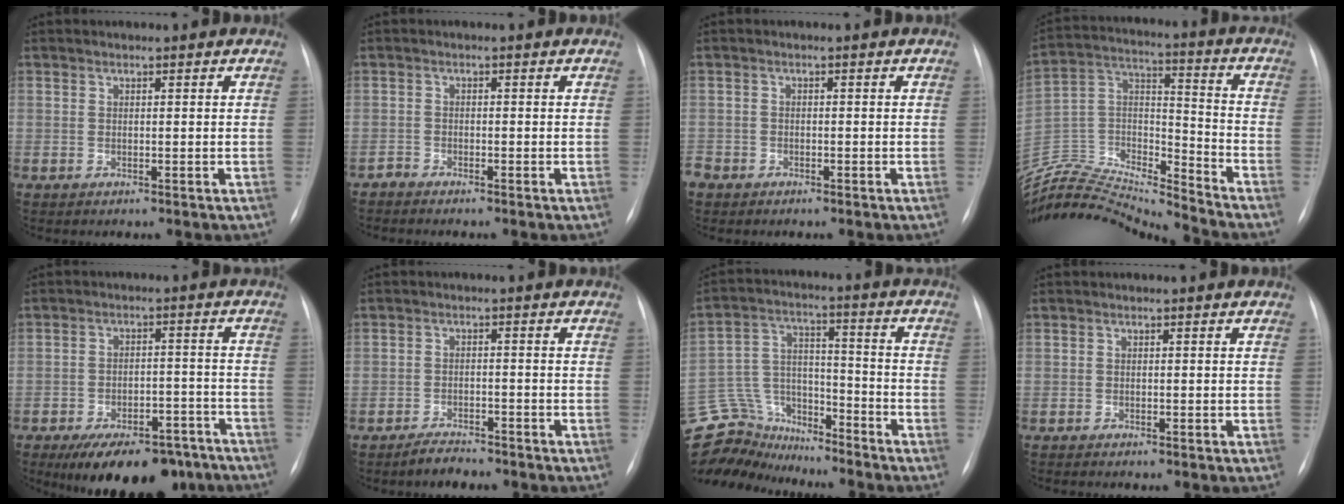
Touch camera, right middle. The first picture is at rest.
{"total": 1.0, "force": [-1.0, 0.0, -0.2], "torque": [0.006, -0.003, -0.021]}
{"total": 3.6, "force": [-2.5, 2.5, 0.8], "torque": [-0.017, 0.001, -0.049]}
{"total": 21.9, "force": [-21.2, 0.5, 5.3], "torque": [-0.104, 0.027, -0.365]}
{"total": 15.6, "force": [-12.1, 6.5, 7.4], "torque": [-0.098, 0.013, -0.164]}
{"total": 3.2, "force": [-2.9, 0.8, 1.0], "torque": [-0.029, -0.006, -0.047]}
{"total": 14.3, "force": [-13.5, 4.6, 1.1], "torque": [-0.035, 0.055, -0.235]}
{"total": 1.0, "force": [-0.9, 0.0, 0.4], "torque": [-0.005, -0.001, -0.012]}